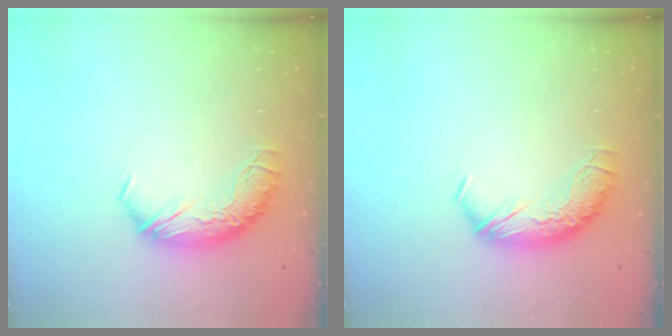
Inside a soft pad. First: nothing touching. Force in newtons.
{"total": 0.0}